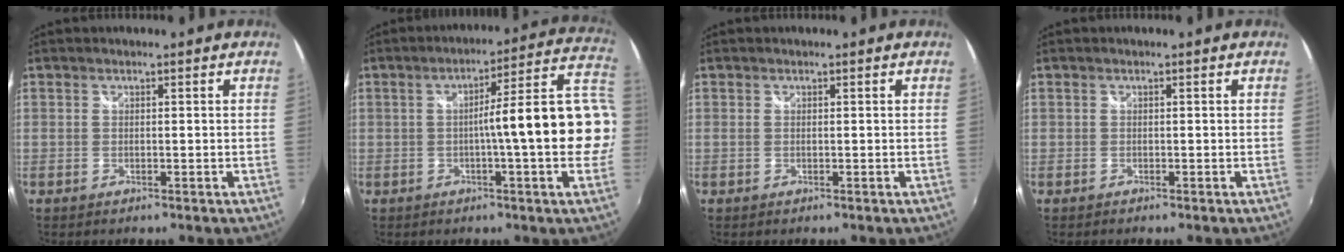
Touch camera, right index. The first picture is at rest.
{"total": 14.3, "force": [-1.3, -0.6, 14.2], "torque": [-0.161, 0.018, -0.017]}
{"total": 0.0}
{"total": 1.6, "force": [0.0, -1.3, -0.8], "torque": [0.019, -0.007, 0.002]}